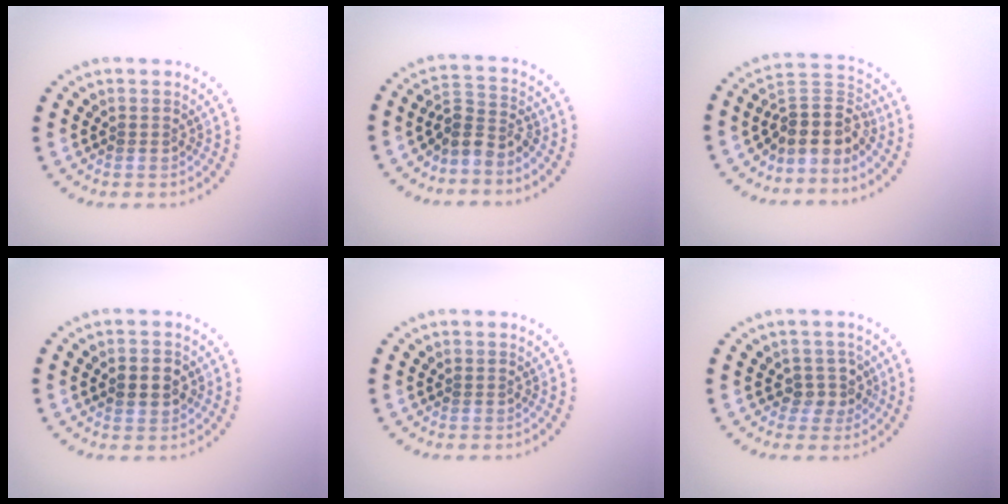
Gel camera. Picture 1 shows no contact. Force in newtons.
{"total": 2.8, "press": 2.0, "slide": 1.9}
{"total": 4.3, "press": 3.4, "slide": 2.7}
{"total": 2.4, "press": 2.4, "slide": 0.0}
{"total": 0.0}
{"total": 2.1, "press": 1.7, "slide": 1.2}